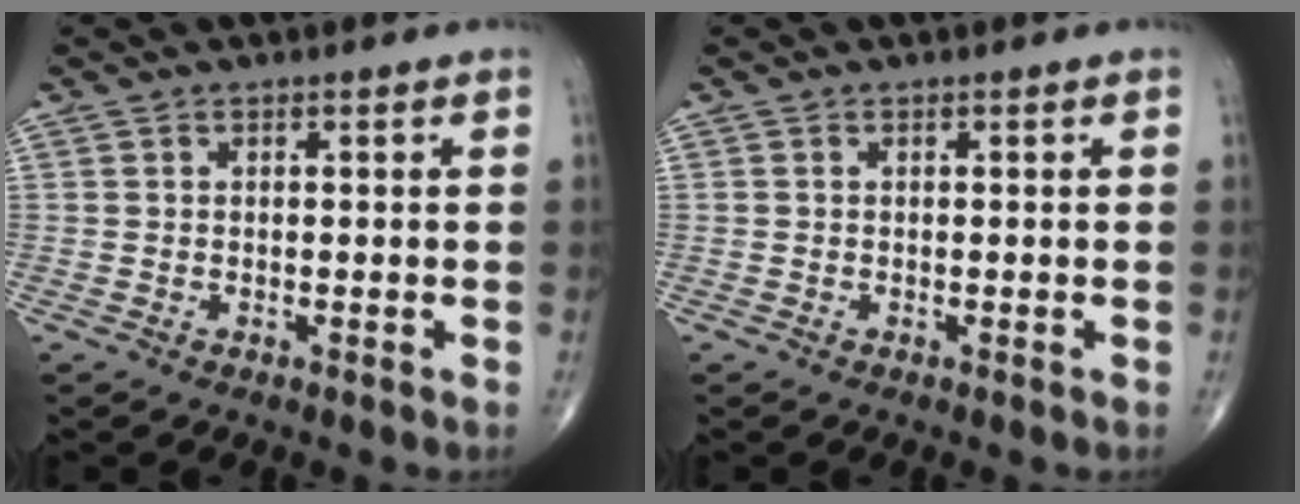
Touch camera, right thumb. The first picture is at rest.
{"total": 0.0}